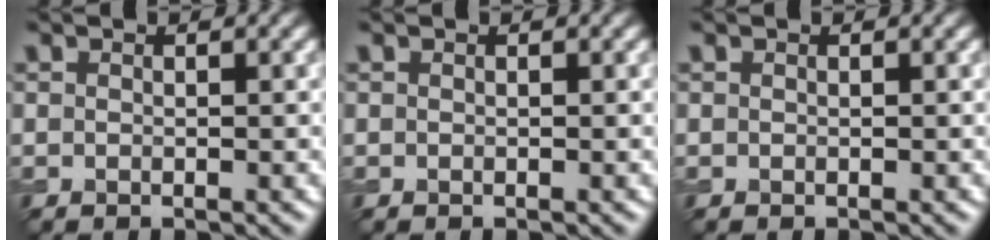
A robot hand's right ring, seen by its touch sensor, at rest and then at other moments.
{"total": 0.0}
{"total": 0.0}